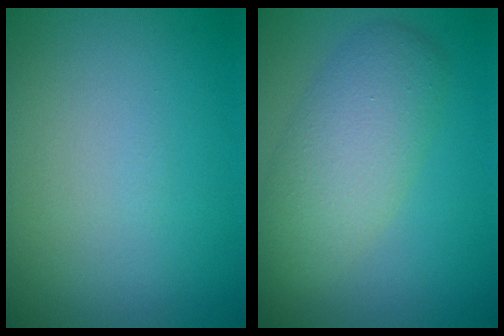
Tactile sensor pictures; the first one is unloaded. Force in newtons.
{"total": 5.1, "press": 5.1, "slide": 0.2}